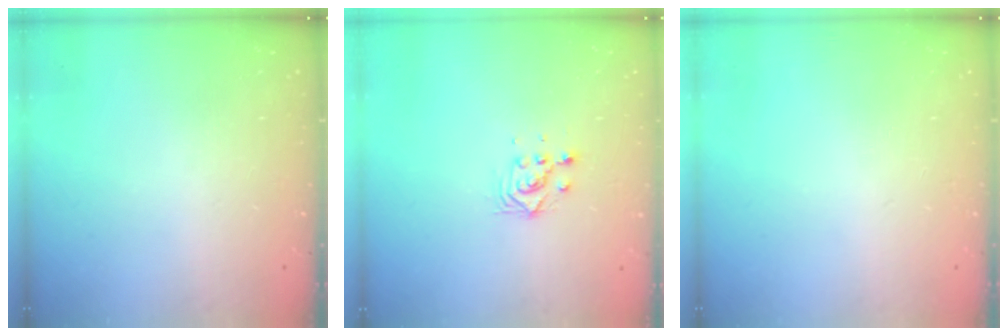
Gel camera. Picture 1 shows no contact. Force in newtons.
{"total": 3.7, "press": 3.7, "slide": 0.2}
{"total": 0.0}